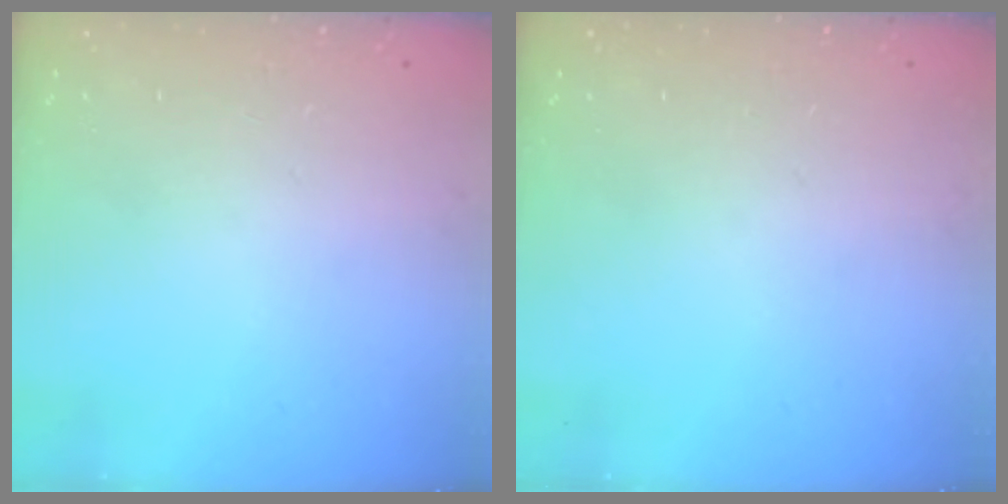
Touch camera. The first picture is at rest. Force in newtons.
{"total": 0.0}